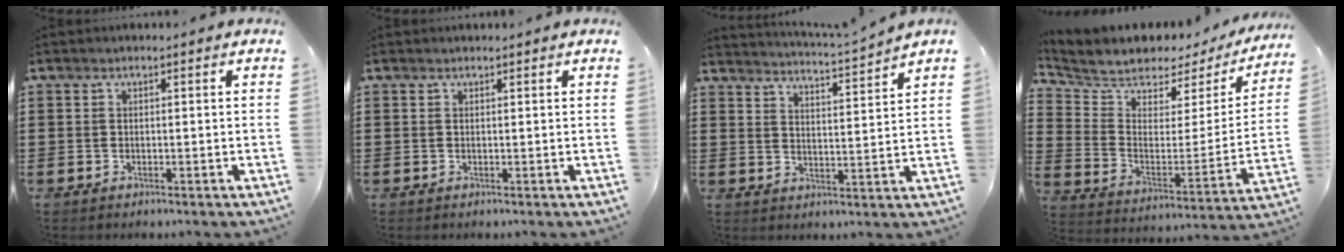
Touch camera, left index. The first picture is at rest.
{"total": 0.0}
{"total": 3.3, "force": [3.1, -1.0, 0.6], "torque": [-0.027, -0.026, 0.048]}
{"total": 4.9, "force": [4.5, 1.8, 0.1], "torque": [-0.042, -0.042, 0.072]}